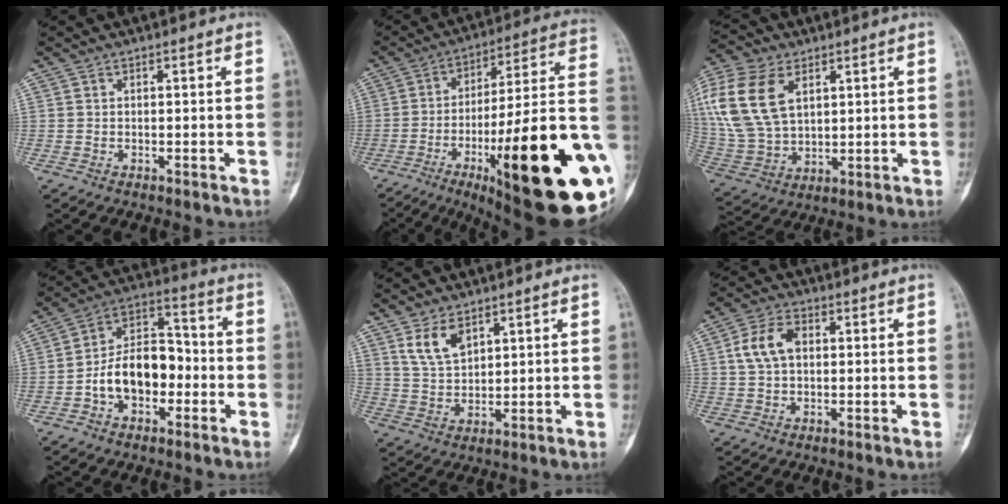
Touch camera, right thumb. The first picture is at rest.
{"total": 34.4, "force": [-9.6, 7.7, 32.1], "torque": [-0.394, 0.020, -0.141]}
{"total": 19.0, "force": [6.4, 12.2, 13.1], "torque": [-0.286, -0.011, 0.129]}
{"total": 13.4, "force": [-3.3, 8.8, 9.6], "torque": [-0.137, 0.052, -0.063]}
{"total": 6.5, "force": [3.7, 3.6, 3.9], "torque": [-0.065, -0.021, 0.082]}
{"total": 7.1, "force": [1.3, 4.7, 5.2], "torque": [-0.103, 0.016, 0.021]}